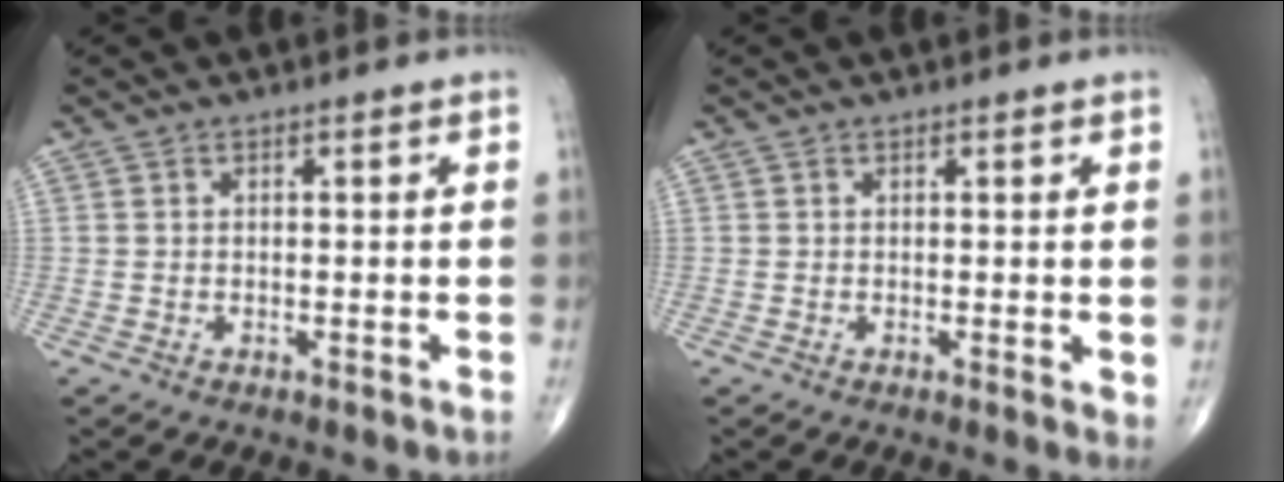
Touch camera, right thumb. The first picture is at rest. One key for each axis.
{"total": 1.8, "fx": 0.5, "fy": 0.6, "fz": 1.6, "tx": -0.023, "ty": -0.008, "tz": 0.007}